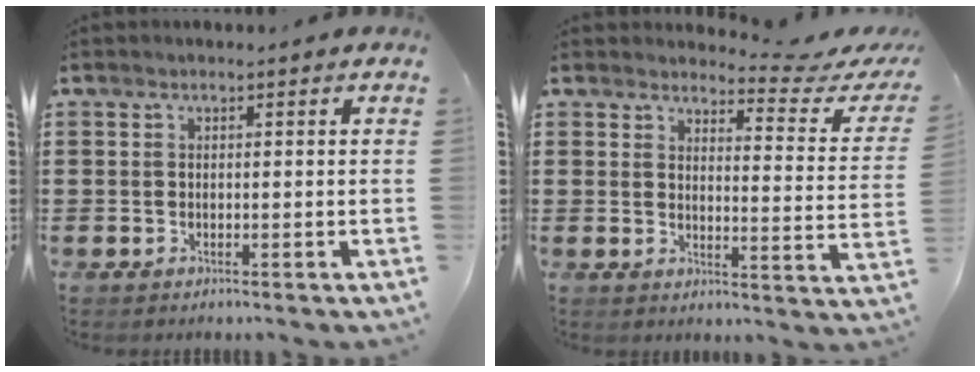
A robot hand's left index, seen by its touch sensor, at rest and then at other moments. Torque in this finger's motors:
{"motor_torque": [2.14, 0.00, 0.02, -0.04]}